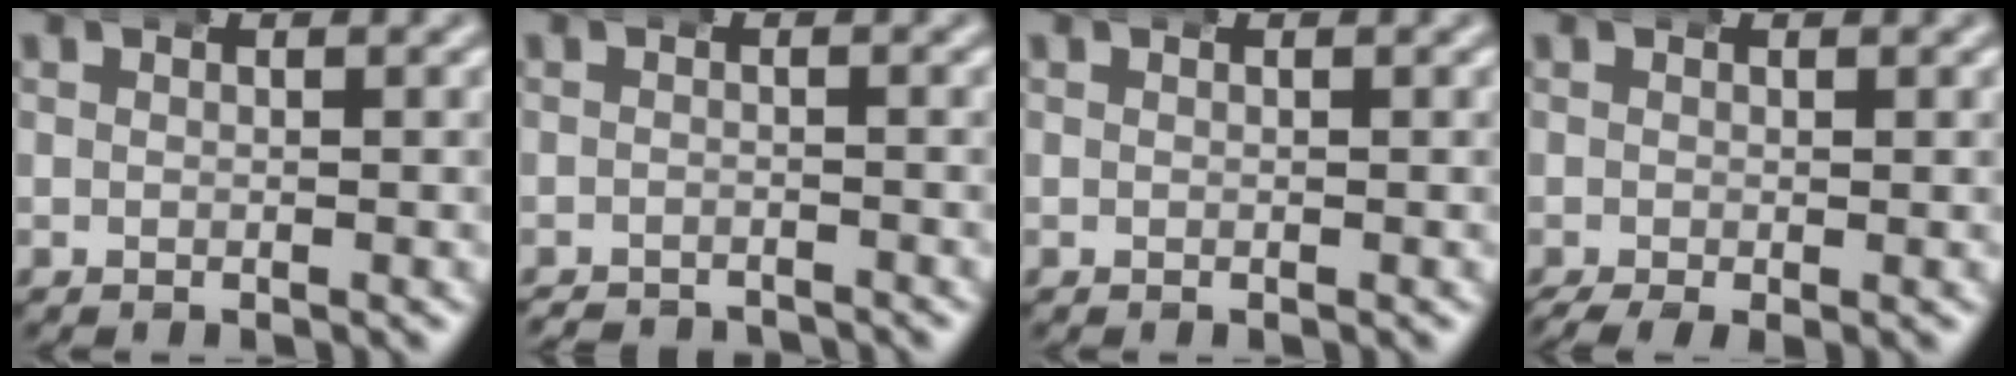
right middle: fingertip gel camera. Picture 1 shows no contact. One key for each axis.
{"total": 2.9, "fx": -2.9, "fy": 0.2, "fz": -0.1, "tx": 0.001, "ty": -0.015, "tz": -0.043}
{"total": 0.0}
{"total": 2.2, "fx": -1.6, "fy": 0.7, "fz": 1.3, "tx": -0.025, "ty": -0.014, "tz": -0.016}